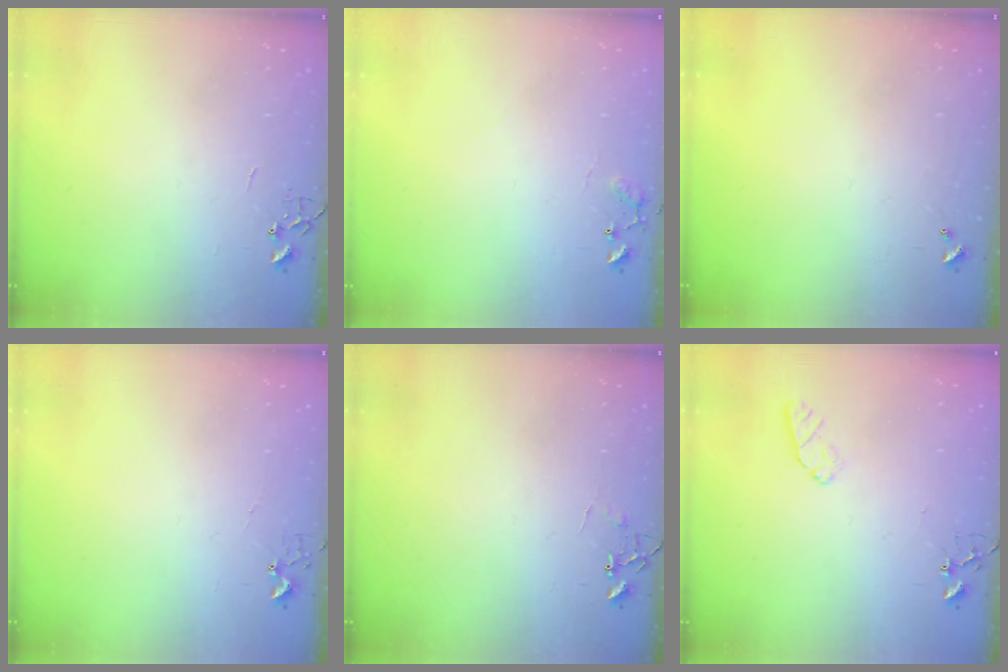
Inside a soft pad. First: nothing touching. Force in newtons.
{"total": 8.6, "press": 8.6, "slide": 0.5}
{"total": 0.0}
{"total": 2.9, "press": 2.9, "slide": 0.3}
{"total": 5.5, "press": 5.4, "slide": 0.4}
{"total": 6.1, "press": 6.1, "slide": 0.8}